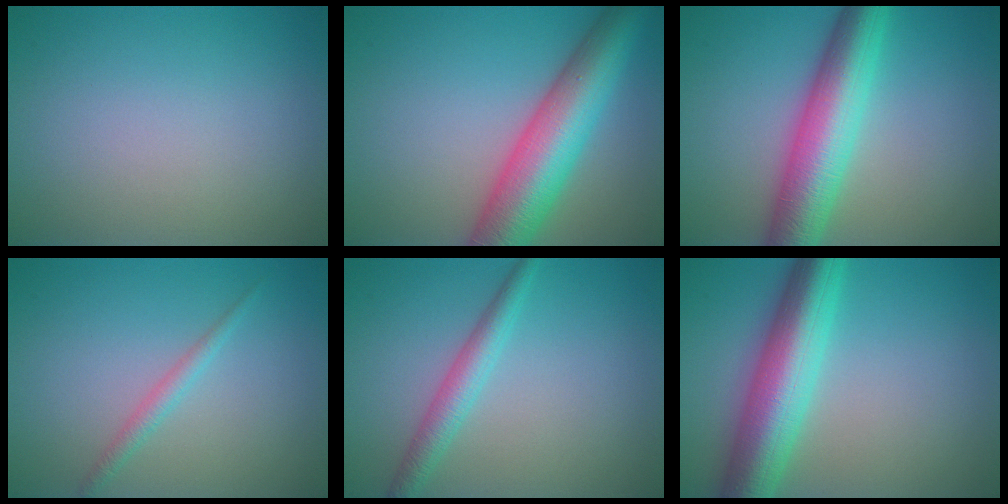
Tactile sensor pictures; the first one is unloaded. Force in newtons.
{"total": 9.5, "press": 9.5, "slide": 0.1}
{"total": 8.1, "press": 8.1, "slide": 0.1}
{"total": 1.3, "press": 1.3, "slide": 0.0}
{"total": 2.7, "press": 2.7, "slide": 0.2}
{"total": 8.6, "press": 8.6, "slide": 0.2}